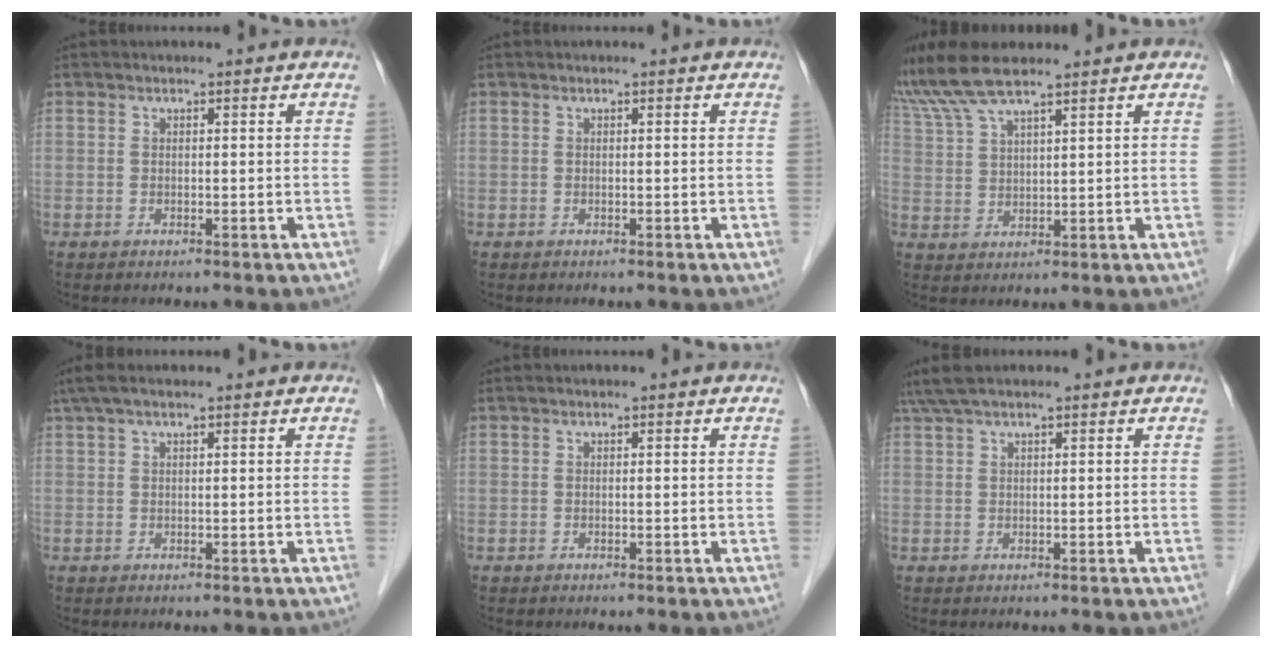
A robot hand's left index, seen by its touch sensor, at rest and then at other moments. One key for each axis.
{"total": 0.0}
{"total": 9.2, "fx": 7.9, "fy": 0.7, "fz": 4.7, "tx": -0.100, "ty": 0.028, "tz": 0.152}
{"total": 4.7, "fx": 3.4, "fy": 0.7, "fz": 3.2, "tx": -0.064, "ty": 0.036, "tz": 0.063}
{"total": 0.0}
{"total": 3.8, "fx": 3.0, "fy": 0.2, "fz": 2.3, "tx": -0.049, "ty": 0.029, "tz": 0.061}